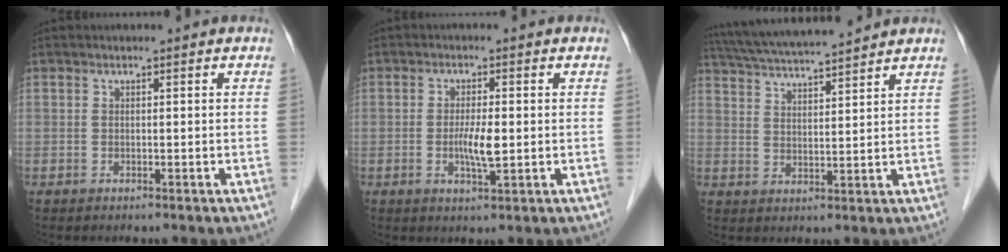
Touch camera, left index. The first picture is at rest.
{"total": 3.9, "force": [-0.6, 0.6, 3.8], "torque": [-0.075, -0.010, -0.010]}
{"total": 13.1, "force": [11.8, 0.4, 5.5], "torque": [-0.106, 0.024, 0.190]}